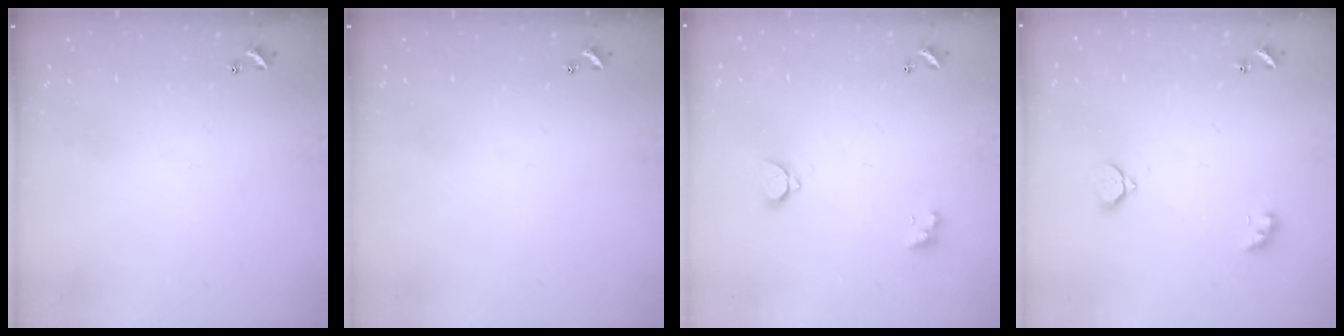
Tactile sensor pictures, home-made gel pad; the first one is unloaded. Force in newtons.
{"total": 0.0}
{"total": 2.1, "press": 1.8, "slide": 1.0}
{"total": 2.4, "press": 2.3, "slide": 0.8}